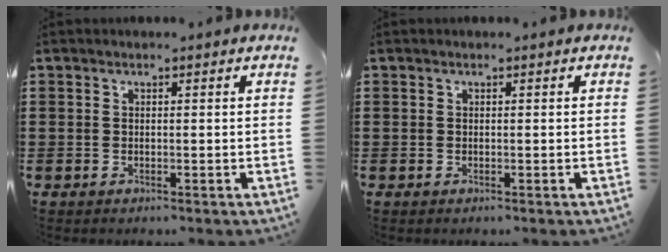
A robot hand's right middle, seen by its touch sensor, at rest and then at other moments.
{"total": 0.0}